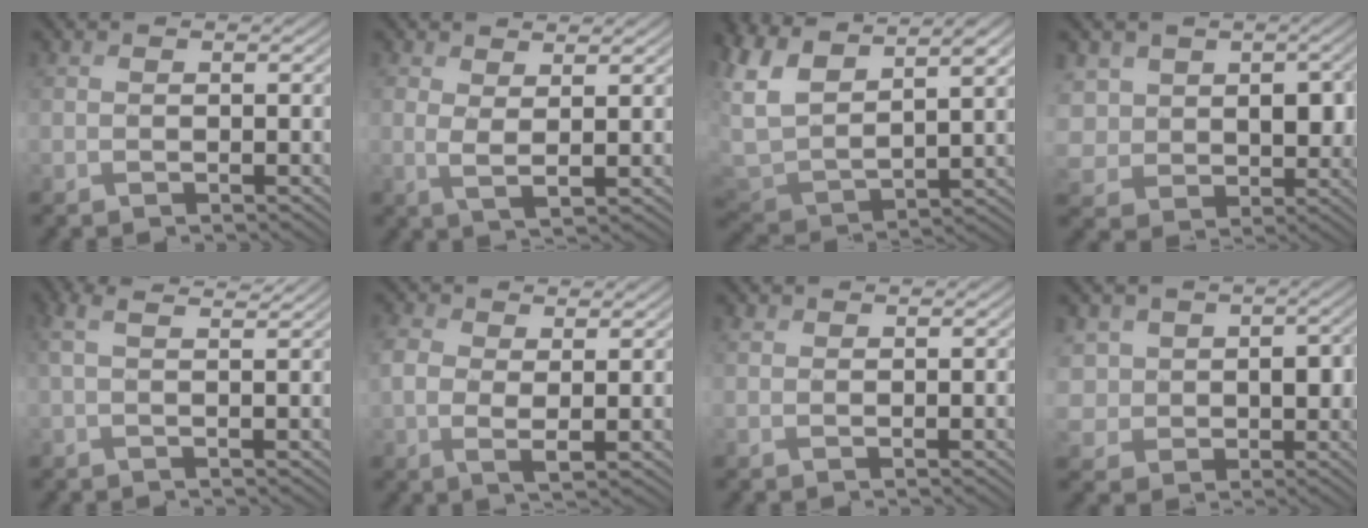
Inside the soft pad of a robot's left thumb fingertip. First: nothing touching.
{"total": 3.0, "force": [1.5, 0.8, 2.5], "torque": [-0.054, -0.004, 0.028]}
{"total": 10.9, "force": [6.1, 4.9, 7.6], "torque": [-0.210, 0.013, 0.117]}
{"total": 6.9, "force": [1.4, 5.8, 3.5], "torque": [-0.092, -0.016, 0.018]}
{"total": 4.3, "force": [2.4, 1.0, 3.4], "torque": [-0.063, 0.017, 0.018]}
{"total": 4.6, "force": [1.1, 2.5, 3.6], "torque": [-0.091, -0.003, 0.018]}
{"total": 0.8, "force": [0.6, 0.3, 0.2], "torque": [-0.008, 0.000, 0.014]}
{"total": 6.0, "force": [0.9, 5.3, 2.8], "torque": [-0.072, -0.008, 0.009]}